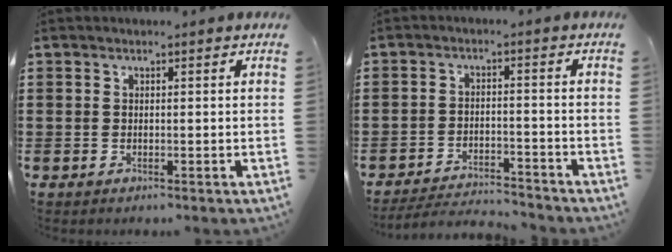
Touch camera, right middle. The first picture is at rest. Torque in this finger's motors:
{"motor_torque": [0.29, 0.04, 0.00, 0.03]}